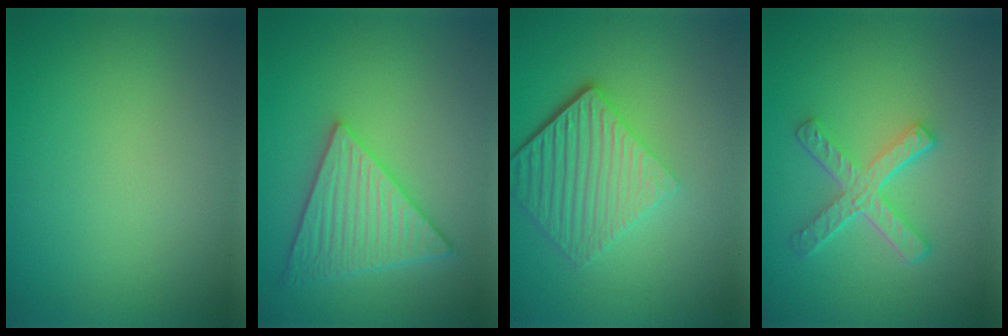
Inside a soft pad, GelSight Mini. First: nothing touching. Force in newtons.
{"total": 5.4, "press": 4.9, "slide": 2.4}
{"total": 6.1, "press": 4.3, "slide": 4.4}
{"total": 4.6, "press": 3.3, "slide": 3.2}